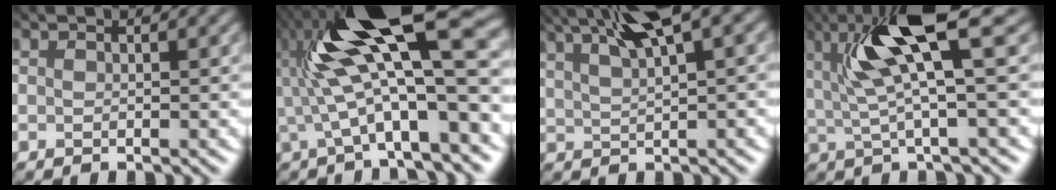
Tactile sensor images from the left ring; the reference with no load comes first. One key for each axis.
{"total": 12.1, "fx": 1.4, "fy": 3.9, "fz": 11.3, "tx": -0.210, "ty": 0.006, "tz": 0.033}
{"total": 6.1, "fx": 4.1, "fy": 0.9, "fz": 4.4, "tx": -0.086, "ty": 0.014, "tz": 0.082}
{"total": 6.3, "fx": 2.2, "fy": 0.9, "fz": 5.9, "tx": -0.129, "ty": -0.007, "tz": 0.046}